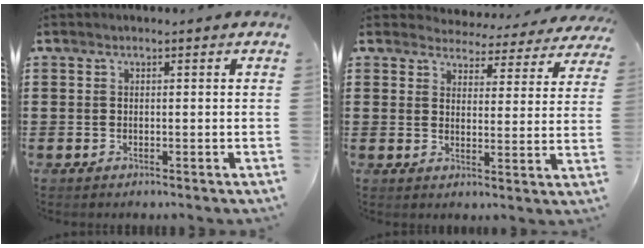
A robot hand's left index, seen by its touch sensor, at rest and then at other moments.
{"total": 3.9, "force": [3.9, 0.5, 0.1], "torque": [-0.018, -0.033, 0.064]}